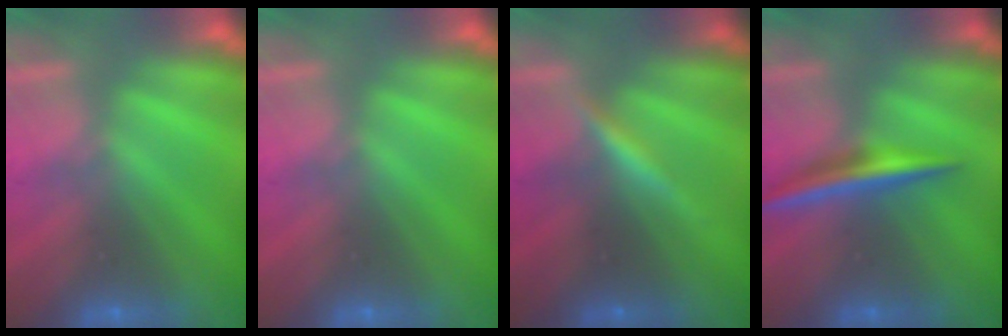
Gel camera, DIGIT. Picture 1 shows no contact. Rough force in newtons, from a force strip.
{"total": 0.0}
{"total": 3.3}
{"total": 1.9}